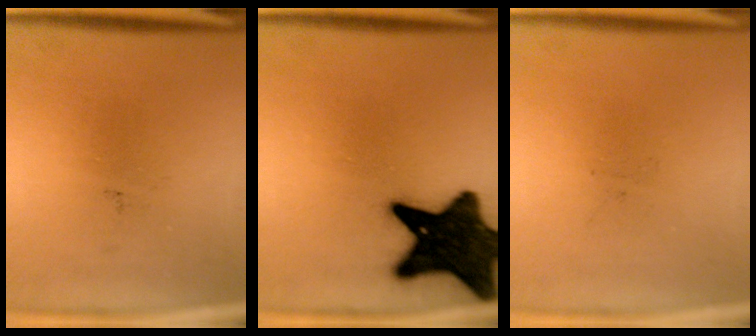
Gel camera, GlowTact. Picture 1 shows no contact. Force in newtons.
{"total": 19.3}
{"total": 0.0}